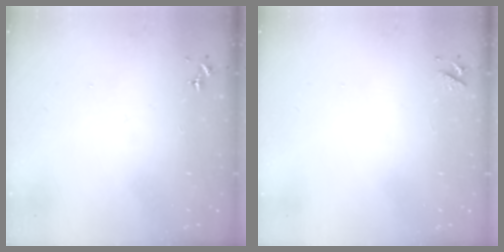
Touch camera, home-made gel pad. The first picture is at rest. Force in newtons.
{"total": 3.6, "press": 3.5, "slide": 0.6}